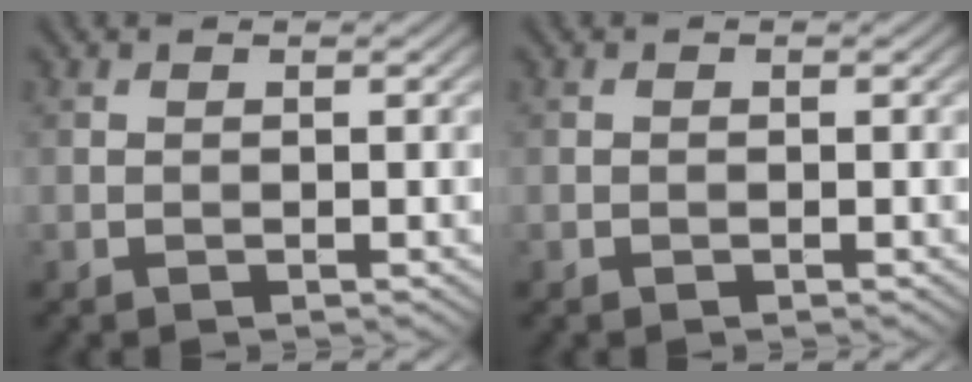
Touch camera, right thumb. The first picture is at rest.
{"total": 0.0}